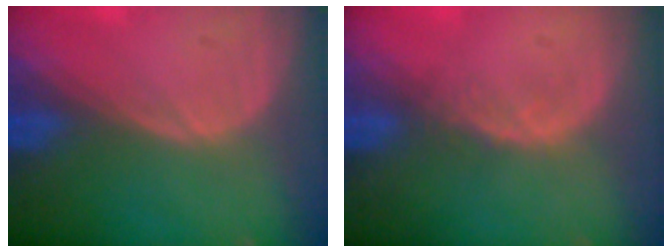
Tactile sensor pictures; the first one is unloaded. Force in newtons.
{"total": 1.4, "press": 1.4, "slide": 0.2}